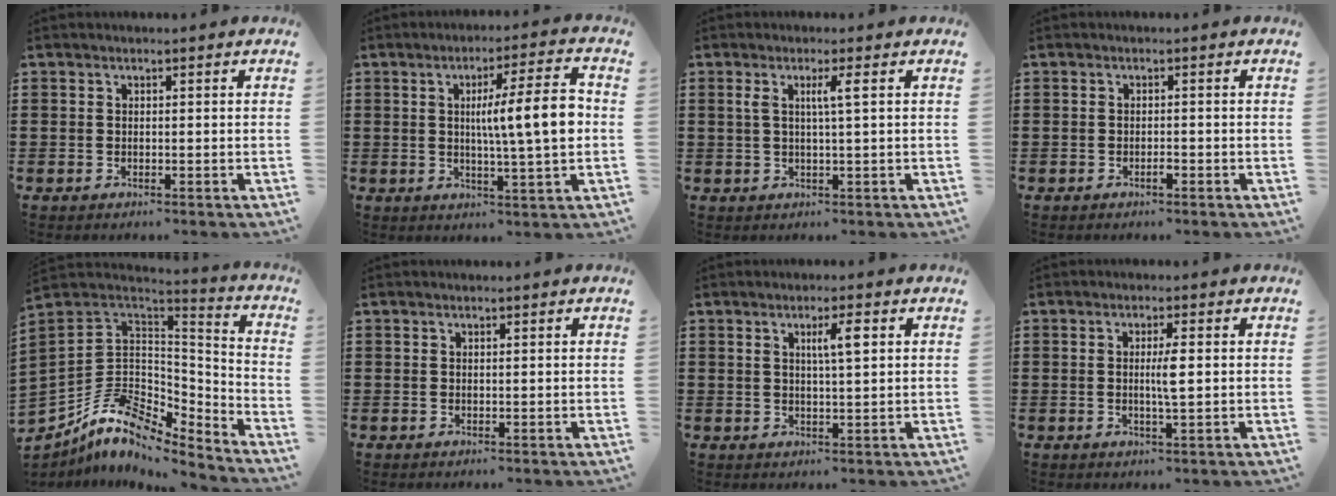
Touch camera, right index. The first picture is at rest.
{"total": 10.4, "force": [1.0, 1.2, 10.3], "torque": [-0.161, -0.006, 0.005]}
{"total": 3.4, "force": [0.8, -0.1, 3.3], "torque": [-0.065, -0.002, 0.009]}
{"total": 1.2, "force": [-0.7, 0.2, 0.9], "torque": [-0.020, -0.006, -0.011]}
{"total": 9.9, "force": [-6.2, 5.5, 5.3], "torque": [-0.130, 0.001, -0.122]}
{"total": 0.0}
{"total": 3.9, "force": [1.3, 0.6, 3.6], "torque": [-0.064, 0.003, 0.016]}
{"total": 3.5, "force": [0.1, 0.2, 3.5], "torque": [-0.064, -0.005, -0.001]}